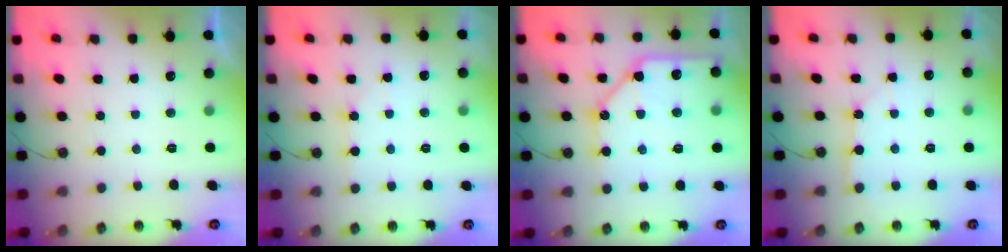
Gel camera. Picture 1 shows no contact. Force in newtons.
{"total": 2.6, "press": 2.6, "slide": 0.4}
{"total": 13.6, "press": 13.5, "slide": 1.8}
{"total": 2.8, "press": 2.8, "slide": 0.2}